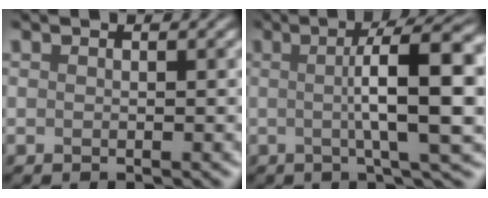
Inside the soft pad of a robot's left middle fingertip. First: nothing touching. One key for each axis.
{"total": 10.4, "fx": 0.6, "fy": 1.6, "fz": 10.3, "tx": -0.130, "ty": 0.013, "tz": 0.014}